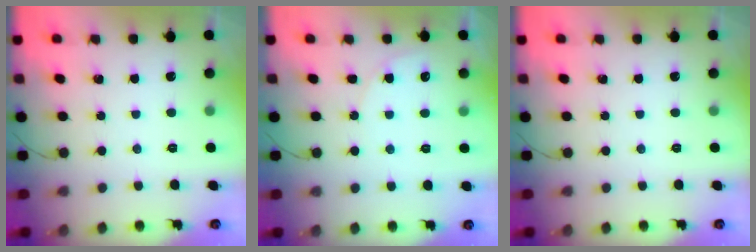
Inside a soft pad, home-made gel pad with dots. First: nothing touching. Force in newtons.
{"total": 6.4, "press": 6.4, "slide": 0.1}
{"total": 0.0}